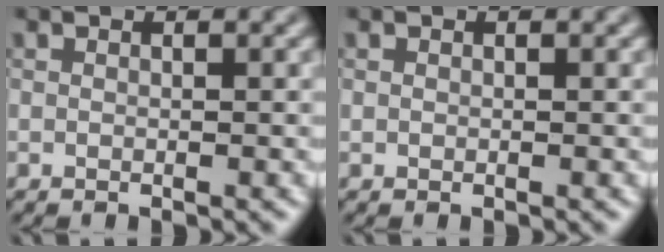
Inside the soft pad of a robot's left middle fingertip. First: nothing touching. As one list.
[{"total": 0.0}]